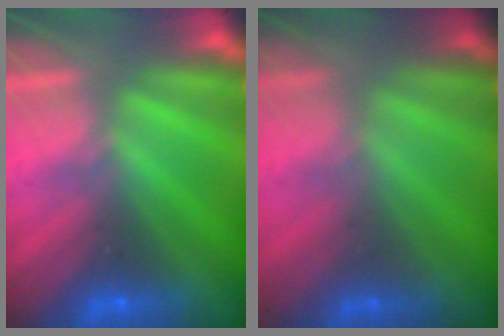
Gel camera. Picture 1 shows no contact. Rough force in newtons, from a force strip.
{"total": 1.8}